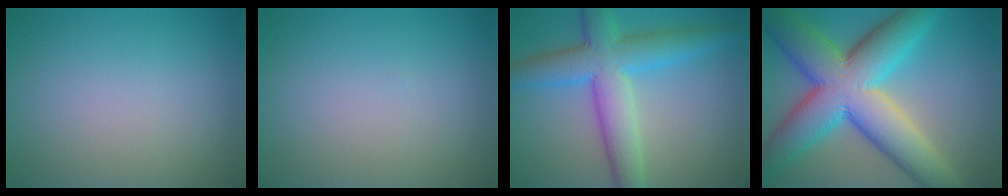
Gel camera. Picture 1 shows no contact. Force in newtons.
{"total": 0.0}
{"total": 7.4, "press": 7.4, "slide": 0.2}
{"total": 12.8, "press": 12.7, "slide": 0.6}